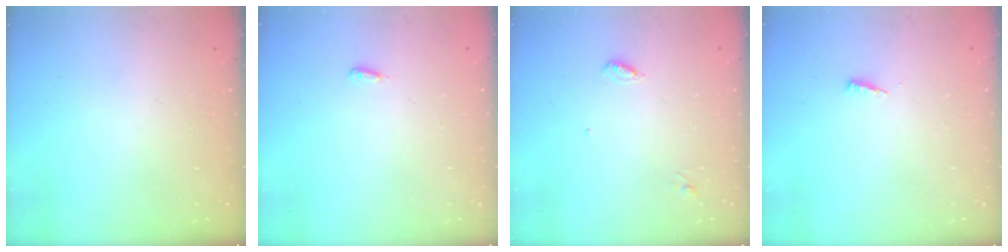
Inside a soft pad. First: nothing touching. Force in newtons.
{"total": 2.7, "press": 2.6, "slide": 0.9}
{"total": 3.6, "press": 3.6, "slide": 0.3}
{"total": 3.5, "press": 3.4, "slide": 0.3}